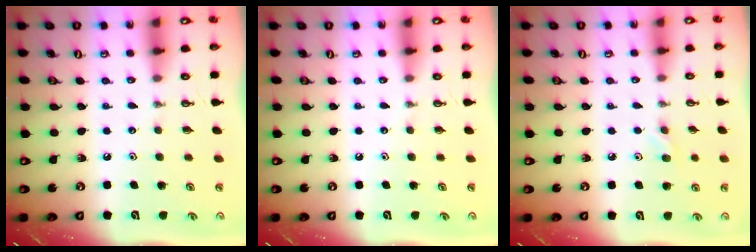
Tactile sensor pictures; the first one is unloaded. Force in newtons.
{"total": 0.0}
{"total": 3.8, "press": 3.7, "slide": 1.0}